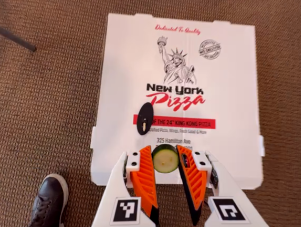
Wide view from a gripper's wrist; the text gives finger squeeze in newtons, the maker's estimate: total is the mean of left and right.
{"total": 7.1, "left": 7.2, "right": 7.1}